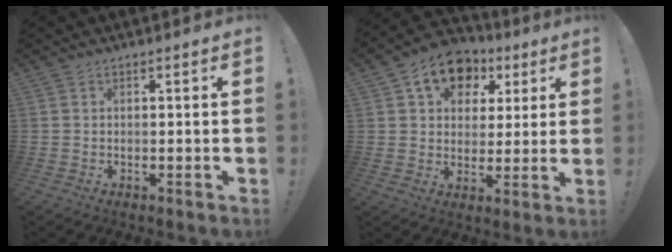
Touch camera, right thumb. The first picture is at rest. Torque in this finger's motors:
{"motor_torque": [0.75, 2.50, 0.02, 0.20, 0.05]}